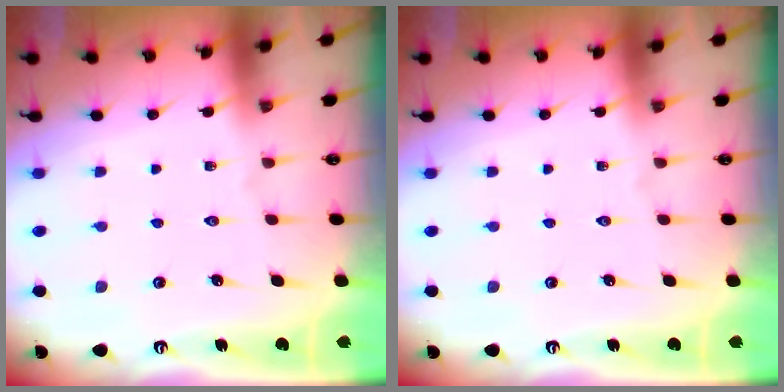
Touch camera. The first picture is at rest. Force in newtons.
{"total": 0.0}